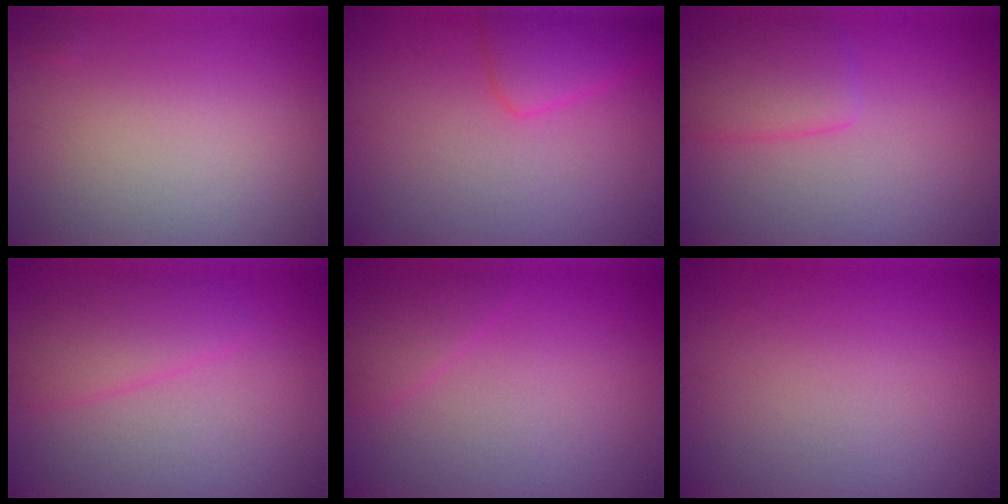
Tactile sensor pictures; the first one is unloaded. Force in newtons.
{"total": 2.8, "press": 2.7, "slide": 0.2}
{"total": 2.8, "press": 2.8, "slide": 0.3}
{"total": 2.7, "press": 2.7, "slide": 0.1}
{"total": 1.5, "press": 1.5, "slide": 0.1}
{"total": 0.0}